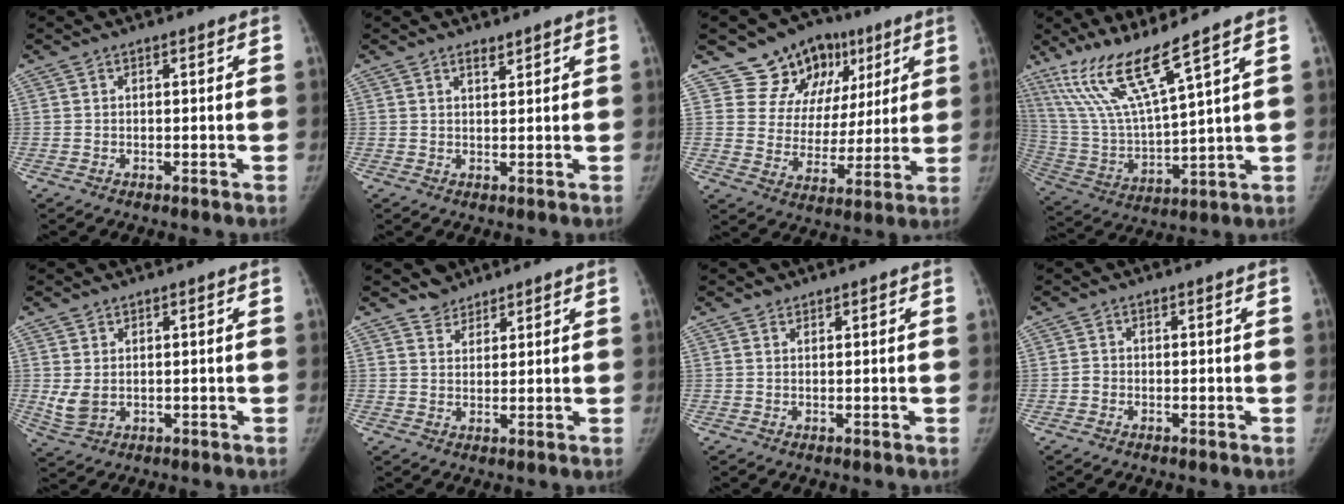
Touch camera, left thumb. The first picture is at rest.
{"total": 1.5, "force": [1.3, 0.5, 0.6], "torque": [-0.005, -0.010, 0.021]}
{"total": 15.3, "force": [8.5, 11.7, 5.0], "torque": [-0.013, -0.019, 0.133]}
{"total": 13.7, "force": [9.8, 0.2, 9.6], "torque": [-0.193, -0.057, 0.206]}
{"total": 3.6, "force": [0.5, 2.6, 2.4], "torque": [-0.049, -0.011, 0.021]}
{"total": 3.3, "force": [2.8, 1.7, -0.2], "torque": [0.024, -0.019, 0.042]}
{"total": 0.9, "force": [0.7, 0.5, 0.0], "torque": [0.007, -0.004, 0.008]}
{"total": 1.0, "force": [-0.5, 0.8, 0.3], "torque": [-0.004, 0.002, -0.013]}